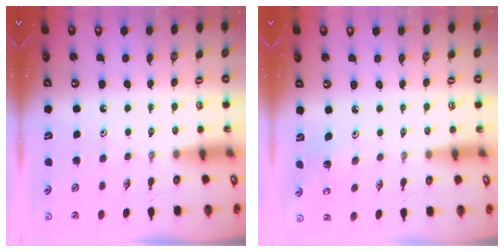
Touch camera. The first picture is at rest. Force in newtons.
{"total": 3.9, "press": 3.9, "slide": 0.3}